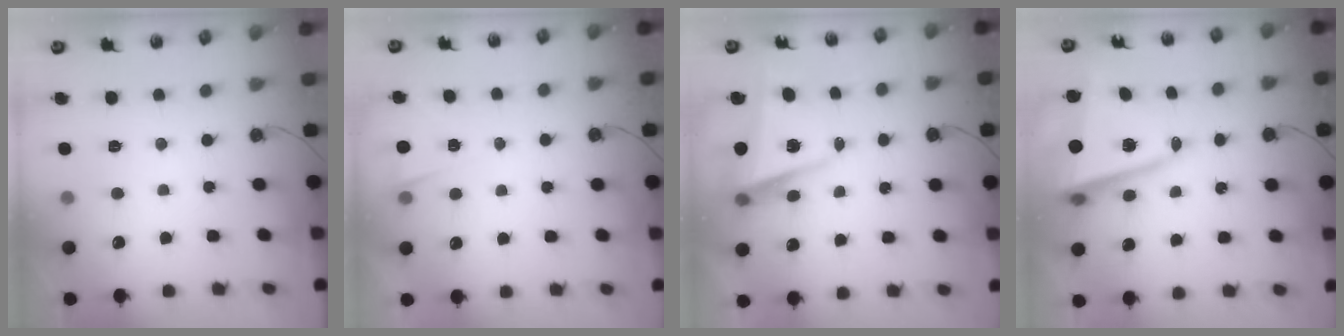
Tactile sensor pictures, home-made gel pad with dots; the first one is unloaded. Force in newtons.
{"total": 1.5, "press": 1.3, "slide": 0.8}
{"total": 6.3, "press": 5.0, "slide": 3.8}
{"total": 11.8, "press": 11.7, "slide": 1.0}